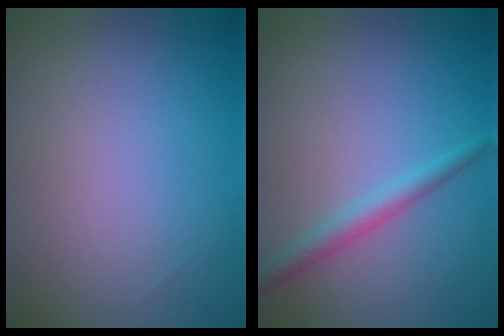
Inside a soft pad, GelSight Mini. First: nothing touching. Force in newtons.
{"total": 2.0, "press": 2.0, "slide": 0.1}